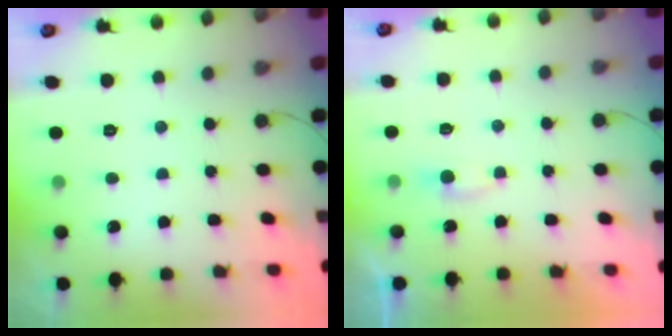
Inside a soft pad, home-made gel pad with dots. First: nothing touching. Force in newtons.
{"total": 2.3, "press": 2.3, "slide": 0.3}